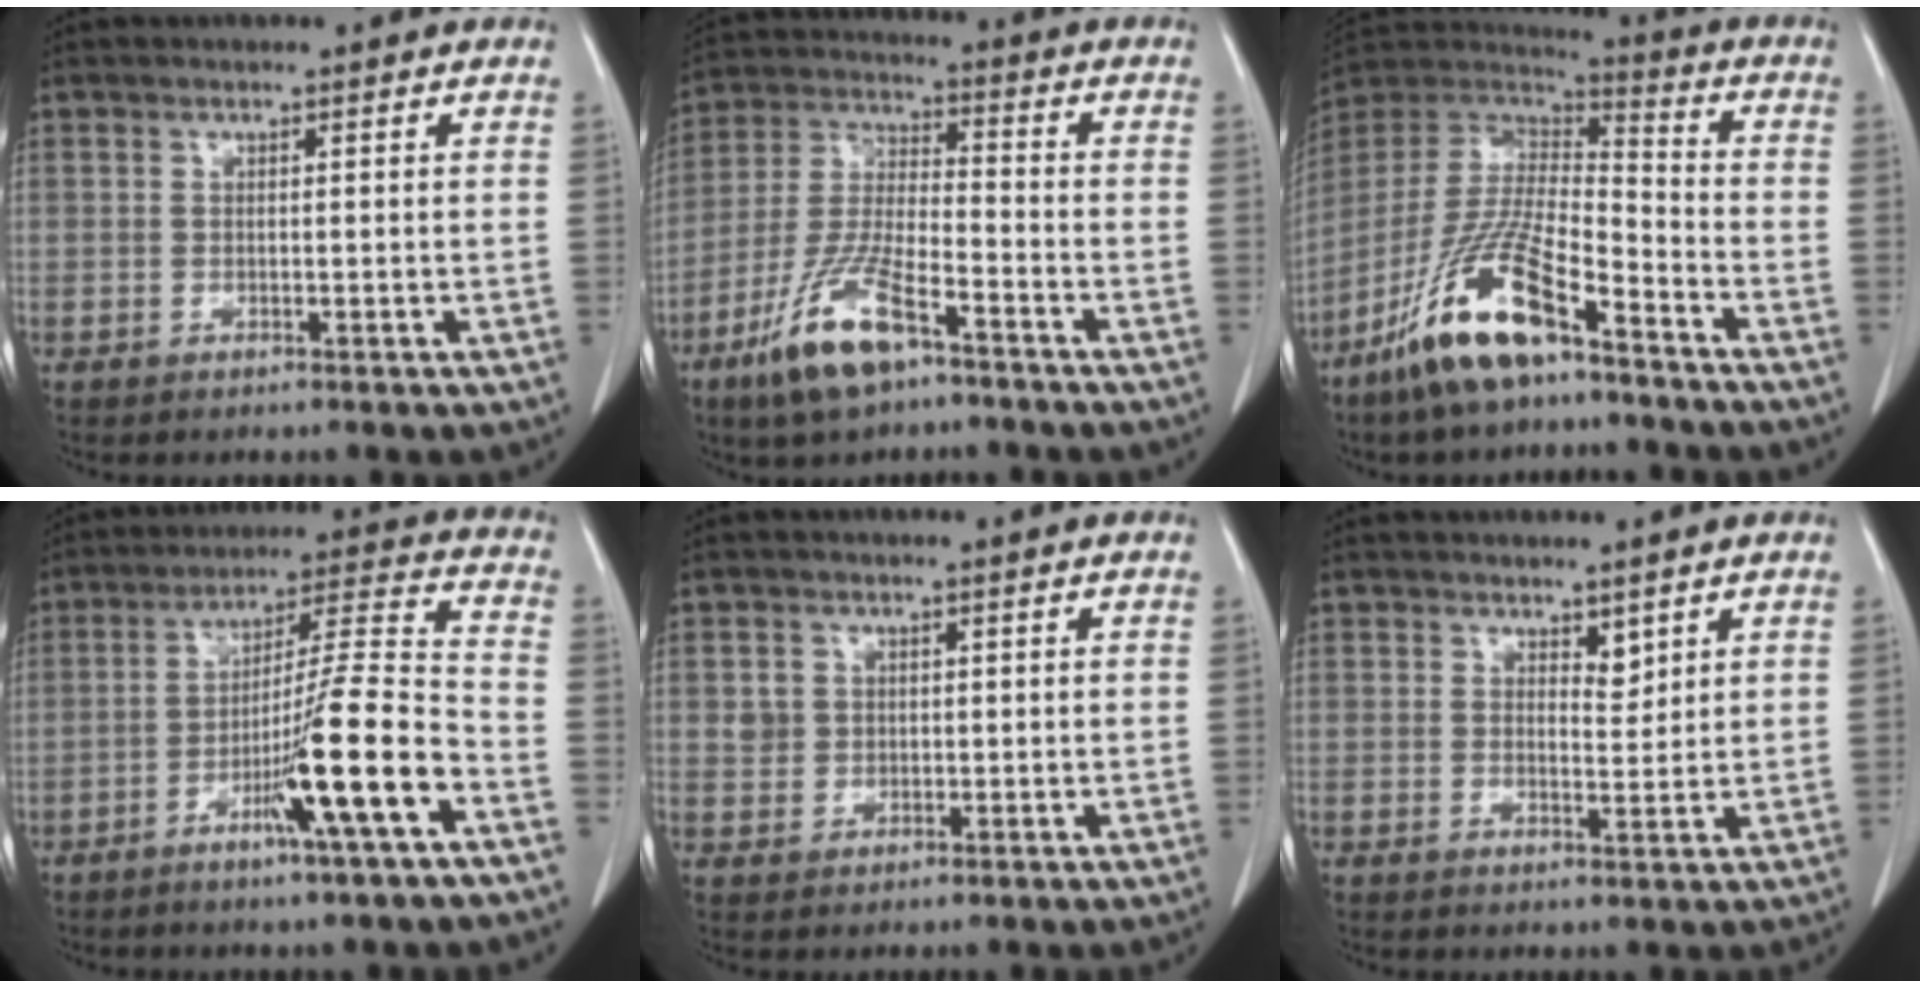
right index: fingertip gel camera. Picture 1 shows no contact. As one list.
[{"total": 11.8, "force": [-7.3, 2.8, 8.9], "torque": [-0.191, -0.016, -0.137]}, {"total": 15.8, "force": [-10.0, 3.5, 11.7], "torque": [-0.239, -0.006, -0.187]}, {"total": 13.7, "force": [-6.0, -0.9, 12.3], "torque": [-0.206, -0.001, -0.103]}, {"total": 2.4, "force": [0.7, 2.3, 0.5], "torque": [-0.006, 0.004, 0.014]}, {"total": 2.1, "force": [1.5, 0.9, 1.1], "torque": [-0.017, -0.007, 0.030]}]